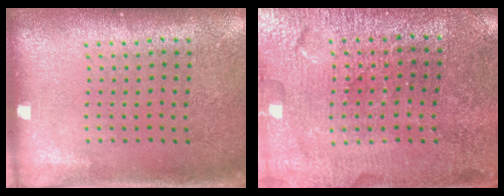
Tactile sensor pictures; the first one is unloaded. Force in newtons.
{"total": 3.2, "press": 3.2, "slide": 0.1}